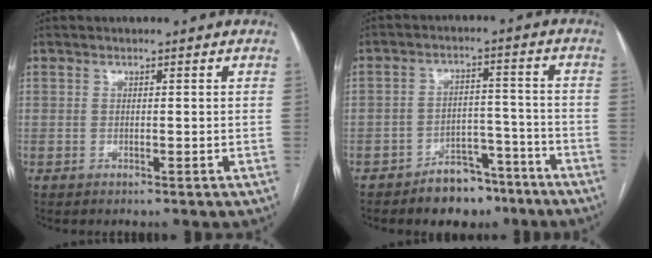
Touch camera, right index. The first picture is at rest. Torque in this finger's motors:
{"motor_torque": [-0.36, -0.51, 0.02, -0.04]}